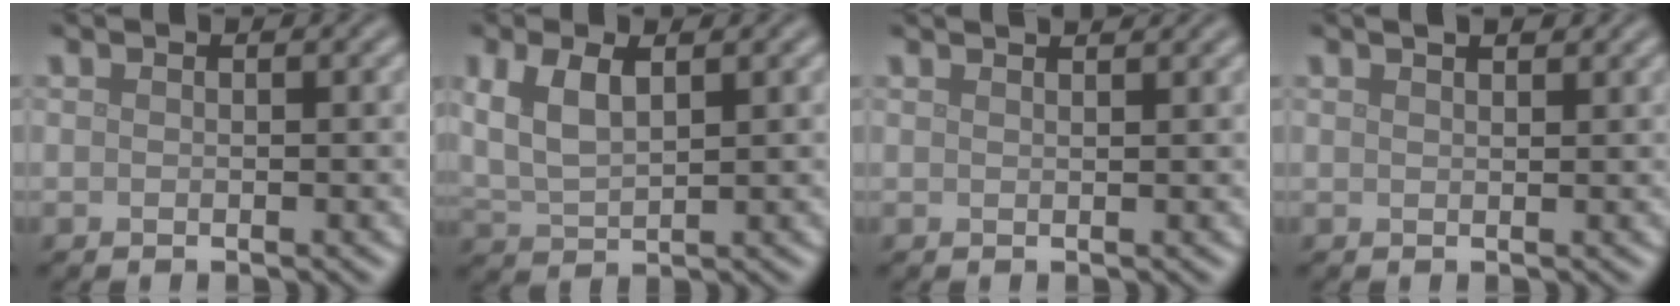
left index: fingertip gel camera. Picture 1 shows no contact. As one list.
[{"total": 4.0, "force": [1.6, 1.8, 3.2], "torque": [-0.077, 0.002, 0.034]}, {"total": 2.8, "force": [2.2, 1.0, 1.3], "torque": [0.001, 0.012, -0.002]}, {"total": 2.3, "force": [1.7, 0.8, 1.3], "torque": [-0.006, 0.003, 0.008]}]